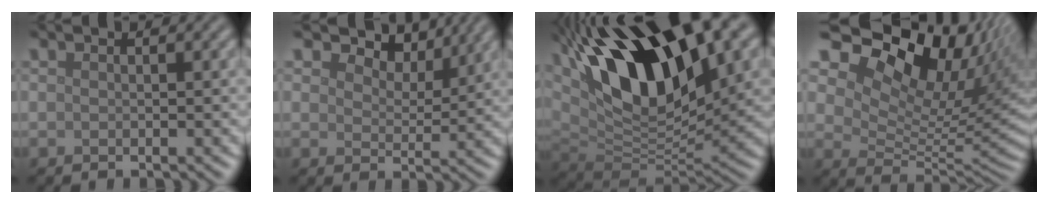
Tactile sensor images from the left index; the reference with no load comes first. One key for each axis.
{"total": 5.2, "fx": 3.9, "fy": 2.6, "fz": 2.3, "tx": -0.042, "ty": -0.009, "tz": 0.059}
{"total": 16.2, "fx": 7.4, "fy": 7.2, "fz": 12.5, "tx": -0.222, "ty": 0.017, "tz": 0.125}
{"total": 15.2, "fx": 8.5, "fy": 8.9, "fz": 9.0, "tx": -0.163, "ty": 0.031, "tz": 0.156}